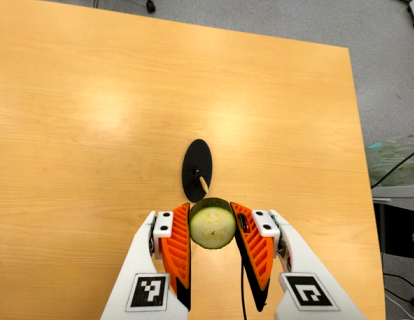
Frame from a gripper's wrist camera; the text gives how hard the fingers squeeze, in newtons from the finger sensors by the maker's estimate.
{"total": 8.4, "left": 7.8, "right": 9.1}